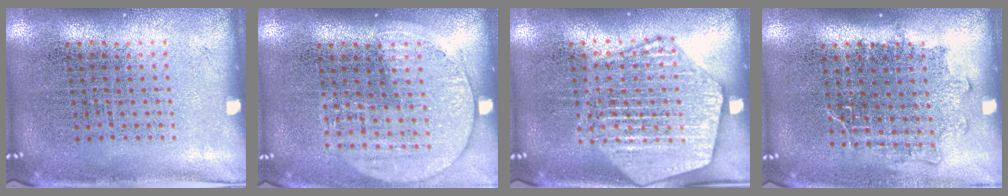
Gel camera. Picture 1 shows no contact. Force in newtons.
{"total": 1.5, "press": 1.4, "slide": 0.5}
{"total": 2.9, "press": 2.8, "slide": 0.4}
{"total": 1.2, "press": 1.1, "slide": 0.6}